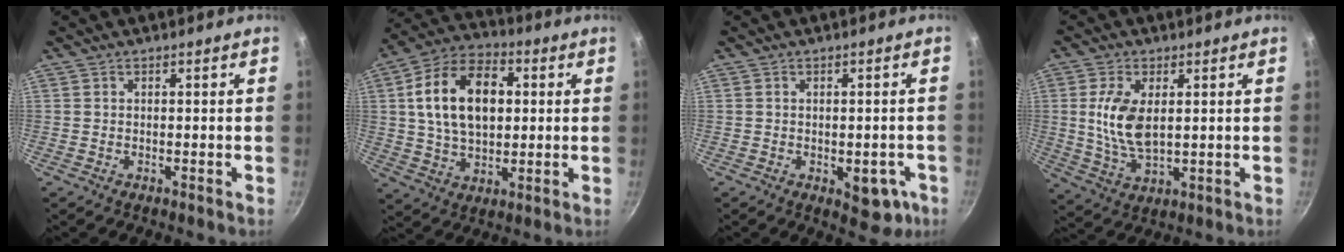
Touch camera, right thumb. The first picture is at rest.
{"total": 17.3, "force": [3.0, 11.0, 13.0], "torque": [-0.199, 0.013, 0.042]}
{"total": 6.9, "force": [-2.3, 3.8, 5.4], "torque": [-0.034, 0.011, -0.021]}
{"total": 9.7, "force": [1.6, 5.0, 8.2], "torque": [-0.161, -0.012, 0.036]}